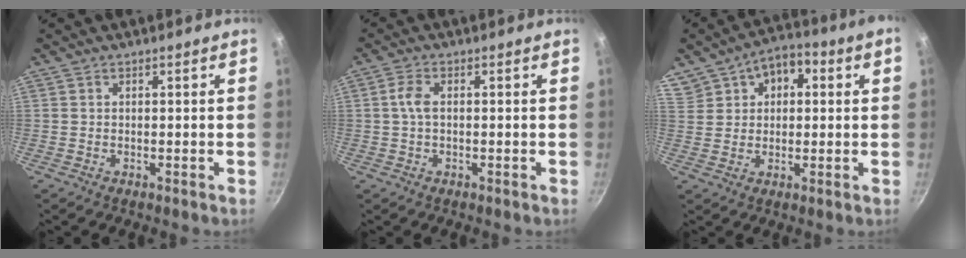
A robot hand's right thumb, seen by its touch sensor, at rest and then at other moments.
{"total": 3.2, "force": [0.2, 1.7, 2.7], "torque": [-0.063, 0.007, 0.001]}
{"total": 11.2, "force": [4.3, 7.8, 6.7], "torque": [-0.100, 0.027, 0.073]}